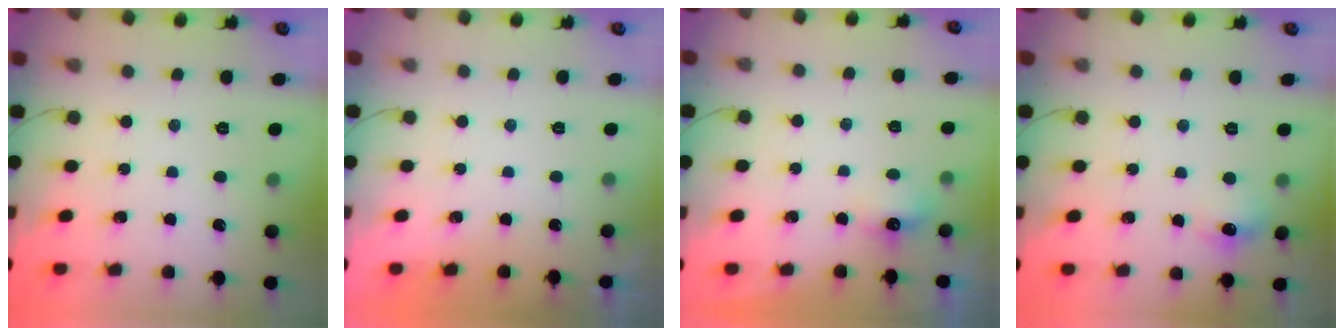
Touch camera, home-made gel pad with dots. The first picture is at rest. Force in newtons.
{"total": 0.6, "press": 0.2, "slide": 0.5}
{"total": 5.4, "press": 5.3, "slide": 1.0}
{"total": 7.1, "press": 6.9, "slide": 1.7}